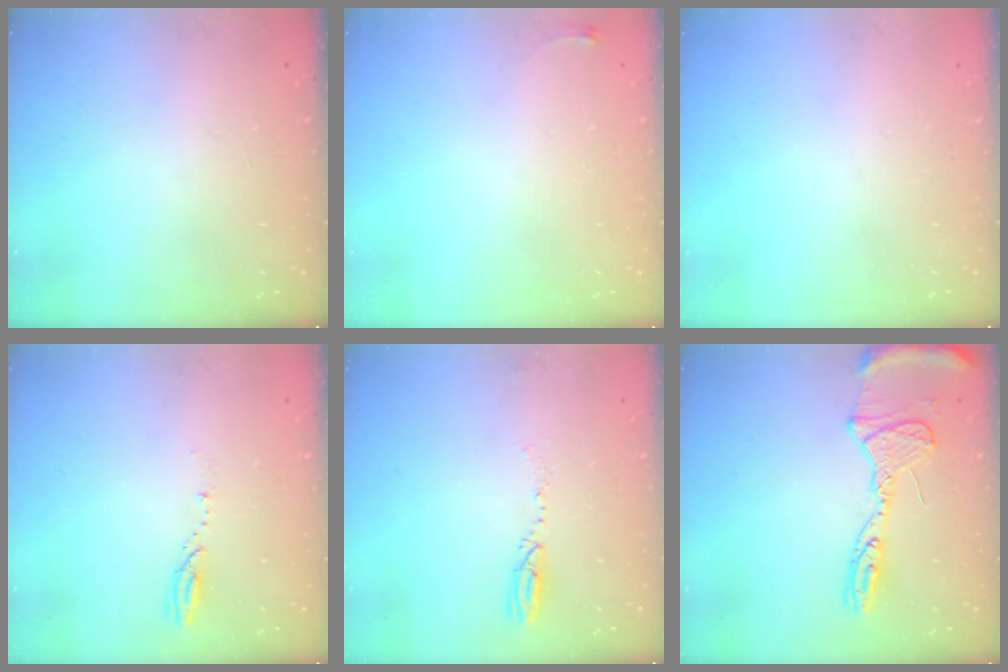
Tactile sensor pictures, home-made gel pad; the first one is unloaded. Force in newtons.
{"total": 2.6, "press": 2.6, "slide": 0.6}
{"total": 0.0}
{"total": 3.7, "press": 3.7, "slide": 0.4}
{"total": 3.3, "press": 3.2, "slide": 0.8}
{"total": 15.5, "press": 15.4, "slide": 1.2}